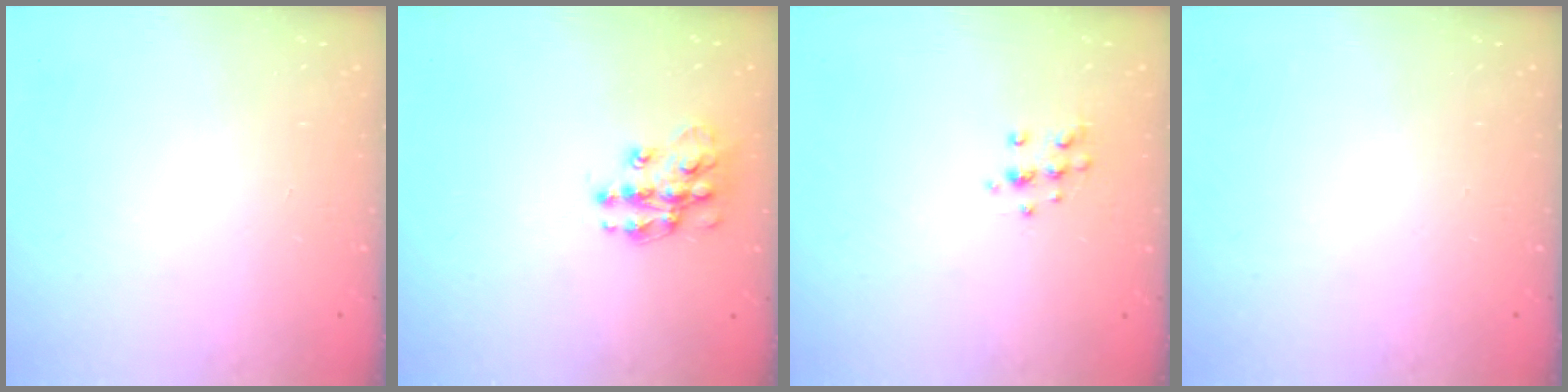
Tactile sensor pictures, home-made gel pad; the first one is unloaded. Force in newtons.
{"total": 12.6, "press": 12.6, "slide": 0.8}
{"total": 9.0, "press": 8.9, "slide": 0.8}
{"total": 0.0}